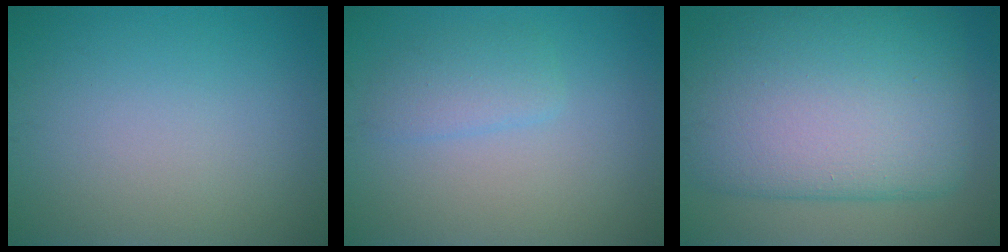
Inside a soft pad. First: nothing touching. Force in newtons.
{"total": 2.1, "press": 2.1, "slide": 0.1}
{"total": 13.2, "press": 13.2, "slide": 0.8}